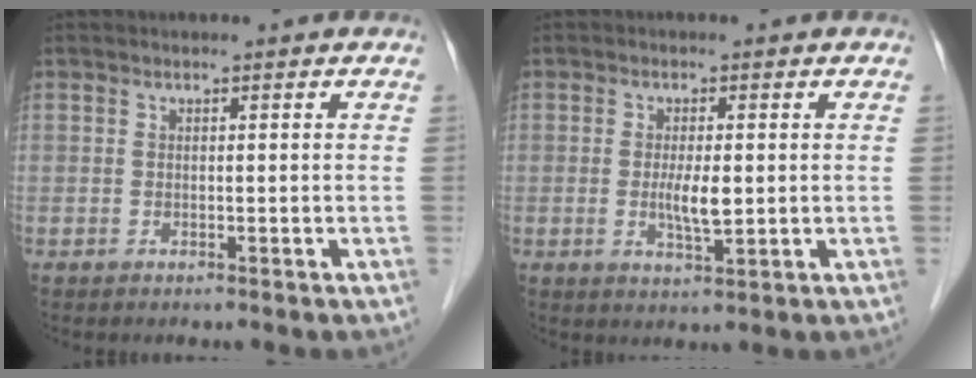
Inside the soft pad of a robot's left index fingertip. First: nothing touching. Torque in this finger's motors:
{"motor_torque": [0.46, 0.38, 0.13, 0.10]}